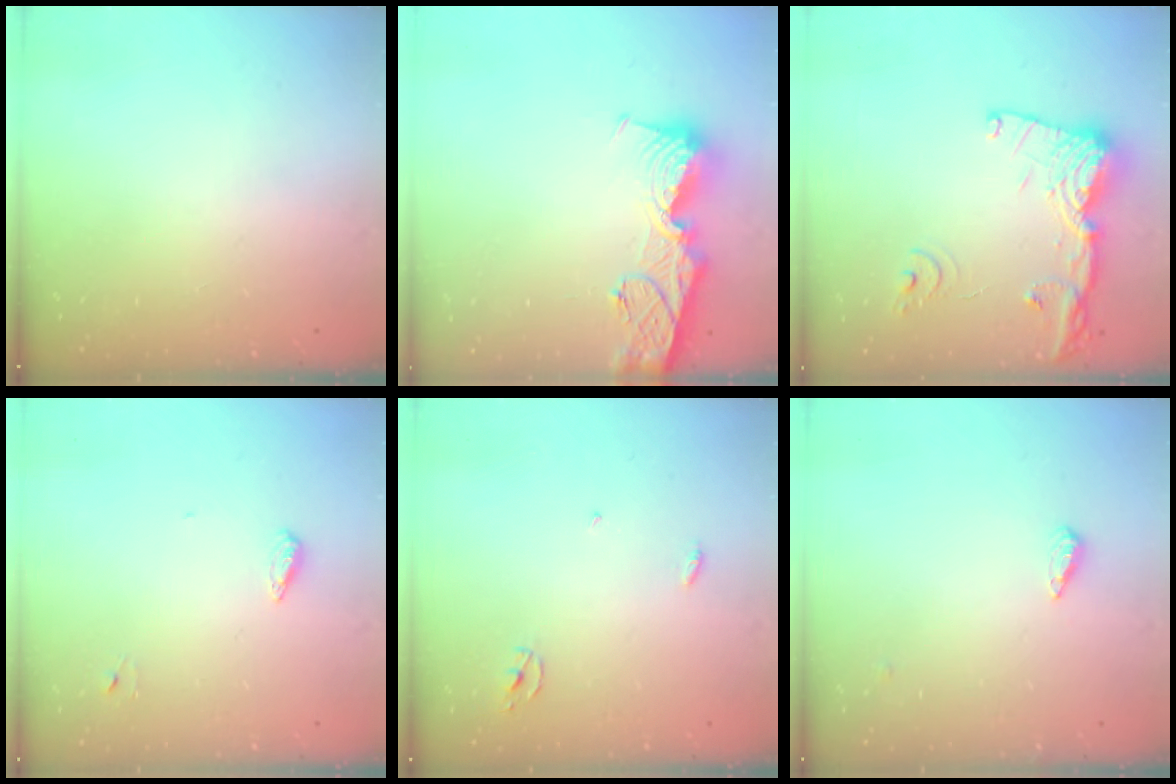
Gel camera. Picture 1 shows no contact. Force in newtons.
{"total": 13.6, "press": 13.5, "slide": 1.5}
{"total": 16.7, "press": 16.6, "slide": 1.9}
{"total": 4.6, "press": 4.4, "slide": 1.0}
{"total": 2.5, "press": 2.5, "slide": 0.1}
{"total": 3.2, "press": 3.1, "slide": 0.3}